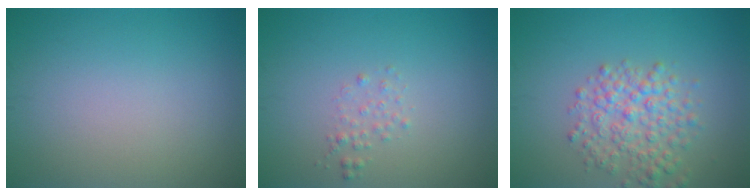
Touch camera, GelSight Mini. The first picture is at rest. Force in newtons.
{"total": 1.0, "press": 1.0, "slide": 0.0}
{"total": 4.1, "press": 4.1, "slide": 0.2}